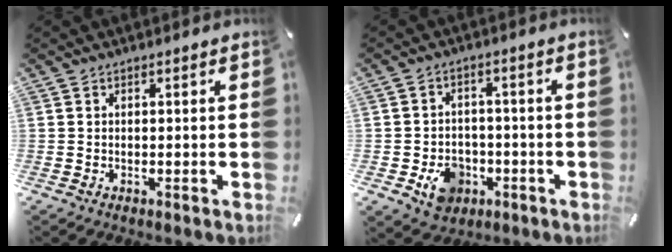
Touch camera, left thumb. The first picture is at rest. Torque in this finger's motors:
{"motor_torque": [0.03, 0.12, 0.25, 0.30, 0.03]}